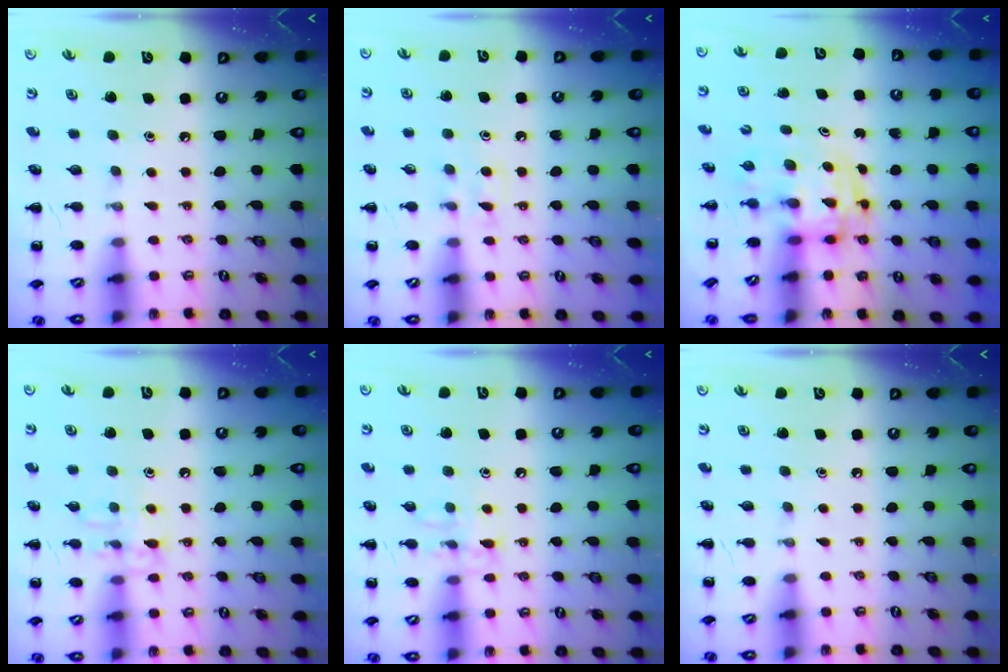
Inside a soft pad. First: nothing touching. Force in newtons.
{"total": 4.4, "press": 4.1, "slide": 1.7}
{"total": 2.8, "press": 2.8, "slide": 0.5}
{"total": 7.8, "press": 7.8, "slide": 0.8}
{"total": 7.4, "press": 7.3, "slide": 0.9}
{"total": 0.0}